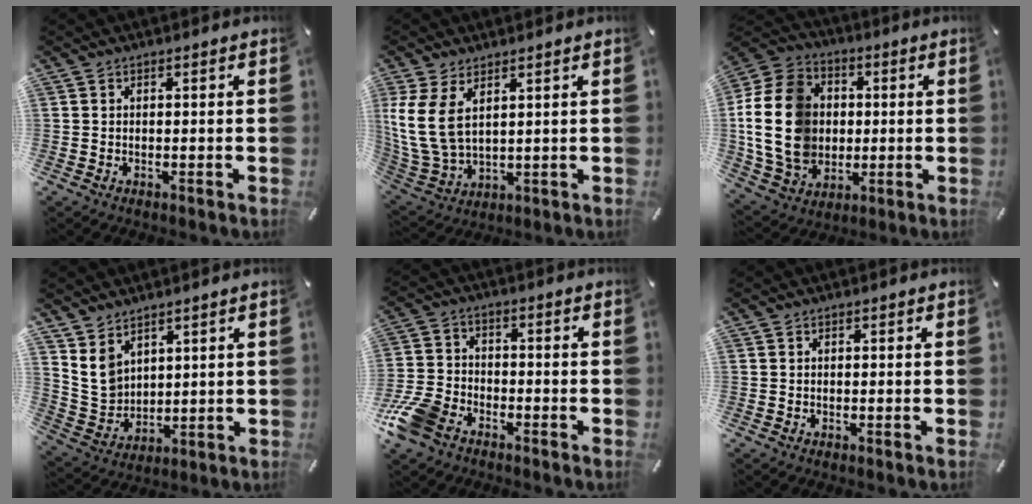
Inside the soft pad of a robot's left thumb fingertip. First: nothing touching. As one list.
[{"total": 10.4, "force": [4.1, 6.2, 7.3], "torque": [-0.189, -0.021, 0.075]}, {"total": 19.2, "force": [0.1, 15.7, 11.1], "torque": [-0.243, 0.008, 0.002]}, {"total": 7.7, "force": [4.6, 5.8, 2.2], "torque": [-0.085, -0.026, 0.089]}, {"total": 10.0, "force": [-6.4, 6.1, 4.8], "torque": [-0.110, 0.029, -0.121]}, {"total": 0.0}]